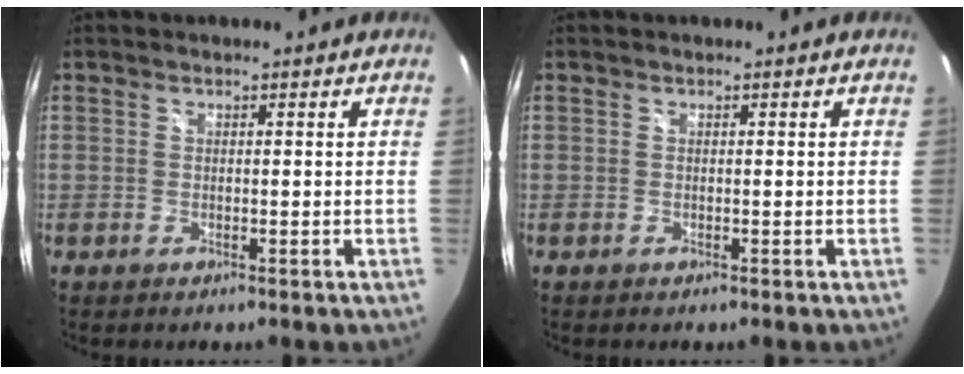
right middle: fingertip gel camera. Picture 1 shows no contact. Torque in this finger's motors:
{"motor_torque": [0.42, -0.50, 0.02, 0.01]}